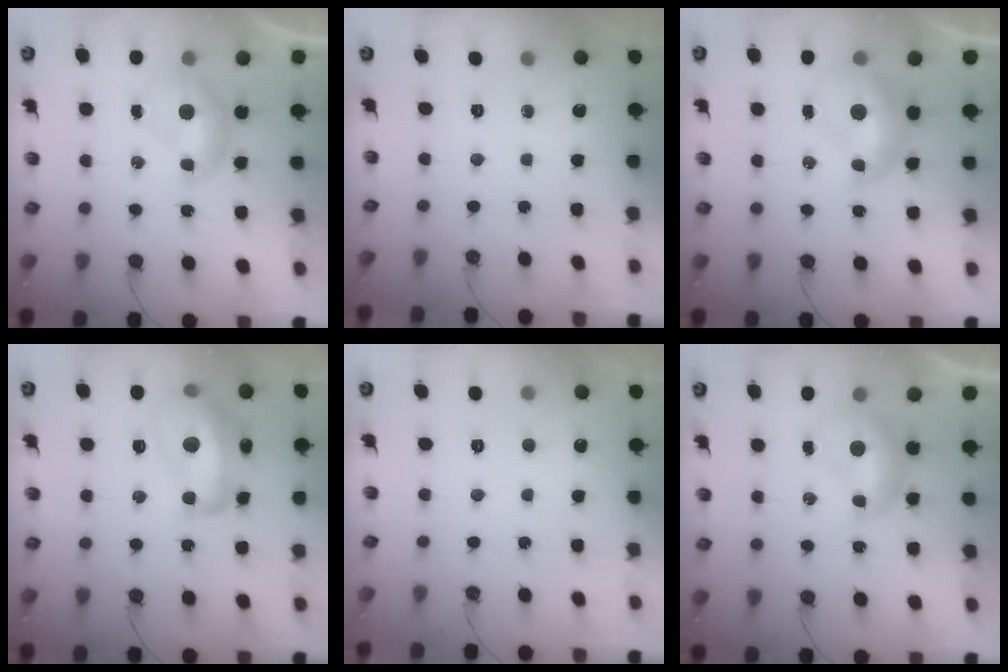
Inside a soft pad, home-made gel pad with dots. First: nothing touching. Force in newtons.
{"total": 0.0}
{"total": 2.5, "press": 2.4, "slide": 0.7}
{"total": 11.3, "press": 11.3, "slide": 1.1}
{"total": 2.8, "press": 2.7, "slide": 0.3}
{"total": 1.1, "press": 1.1, "slide": 0.2}